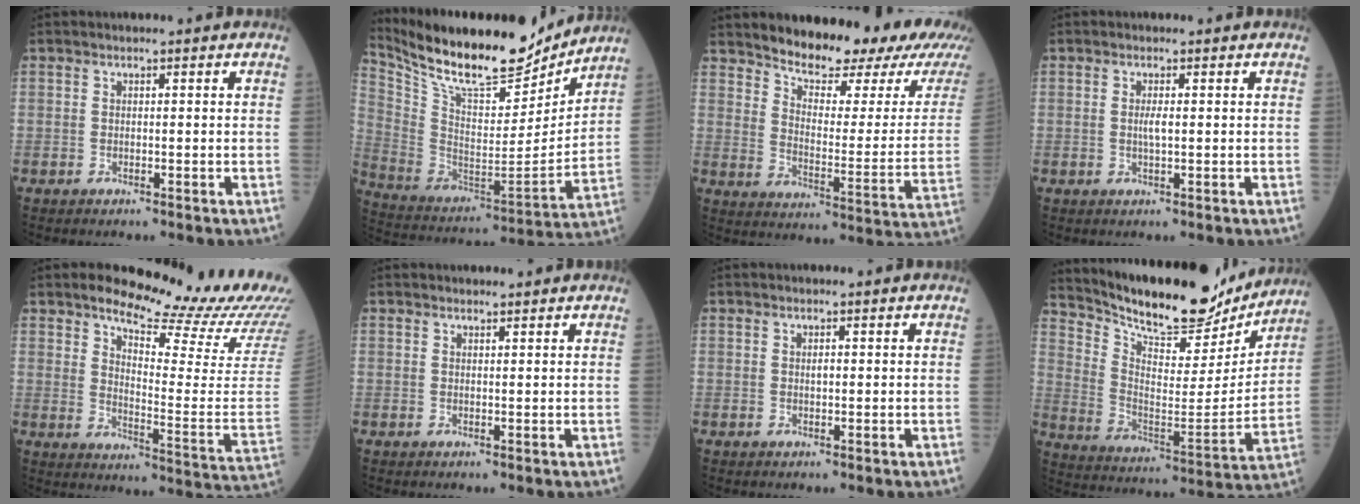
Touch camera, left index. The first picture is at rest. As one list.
[{"total": 21.4, "force": [18.7, 4.8, 9.2], "torque": [-0.185, -0.017, 0.315]}, {"total": 17.6, "force": [15.2, 3.1, 8.4], "torque": [-0.115, -0.048, 0.193]}, {"total": 1.3, "force": [-0.2, 0.2, 1.3], "torque": [-0.029, -0.004, -0.005]}, {"total": 19.4, "force": [17.7, 1.9, 7.6], "torque": [-0.116, -0.102, 0.210]}, {"total": 0.9, "force": [0.8, 0.1, 0.0], "torque": [-0.007, 0.002, 0.014]}, {"total": 0.6, "force": [-0.2, 0.3, 0.5], "torque": [-0.011, -0.003, -0.005]}, {"total": 19.6, "force": [17.9, 5.1, 6.2], "torque": [-0.118, -0.027, 0.270]}]